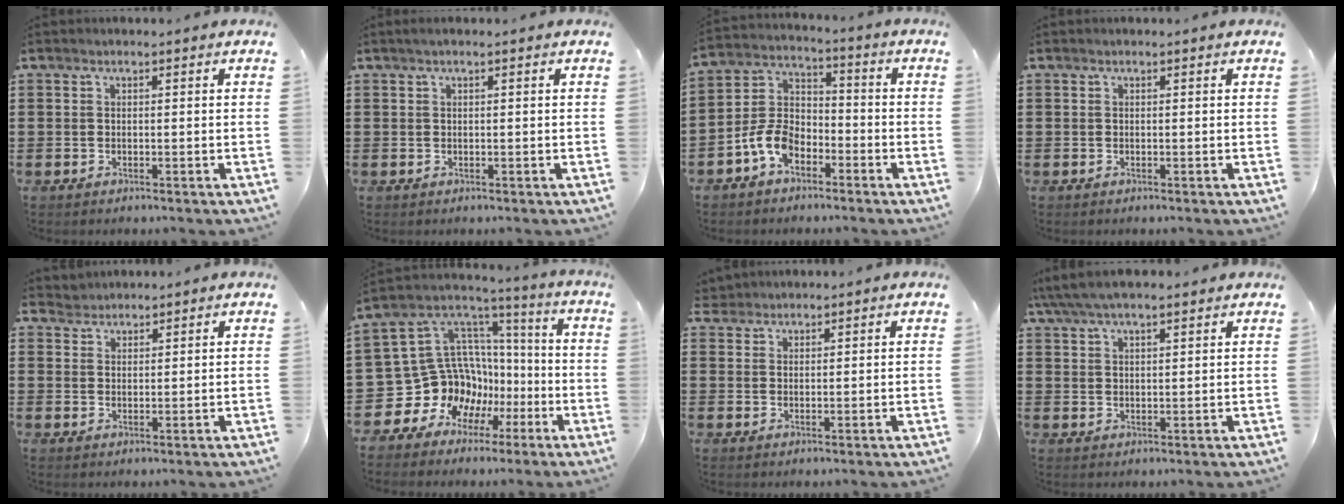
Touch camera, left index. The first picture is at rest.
{"total": 0.6, "force": [0.0, 0.0, 0.6], "torque": [-0.009, -0.002, 0.001]}
{"total": 7.7, "force": [-4.4, 4.6, 4.3], "torque": [-0.117, 0.008, -0.091]}
{"total": 0.0}
{"total": 1.8, "force": [1.7, 0.5, -0.3], "torque": [0.000, 0.002, 0.036]}
{"total": 14.5, "force": [-3.9, 13.2, 4.6], "torque": [-0.148, -0.026, -0.037]}
{"total": 1.6, "force": [1.5, 0.6, -0.1], "torque": [-0.004, 0.003, 0.032]}
{"total": 5.0, "force": [4.0, 1.2, 2.7], "torque": [-0.062, 0.000, 0.074]}